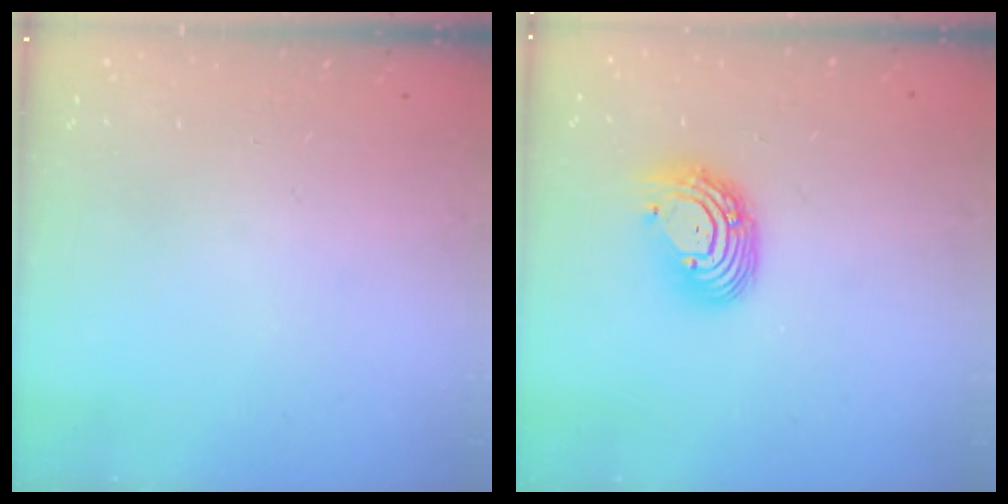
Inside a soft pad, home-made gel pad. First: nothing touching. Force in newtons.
{"total": 10.8, "press": 10.8, "slide": 1.0}